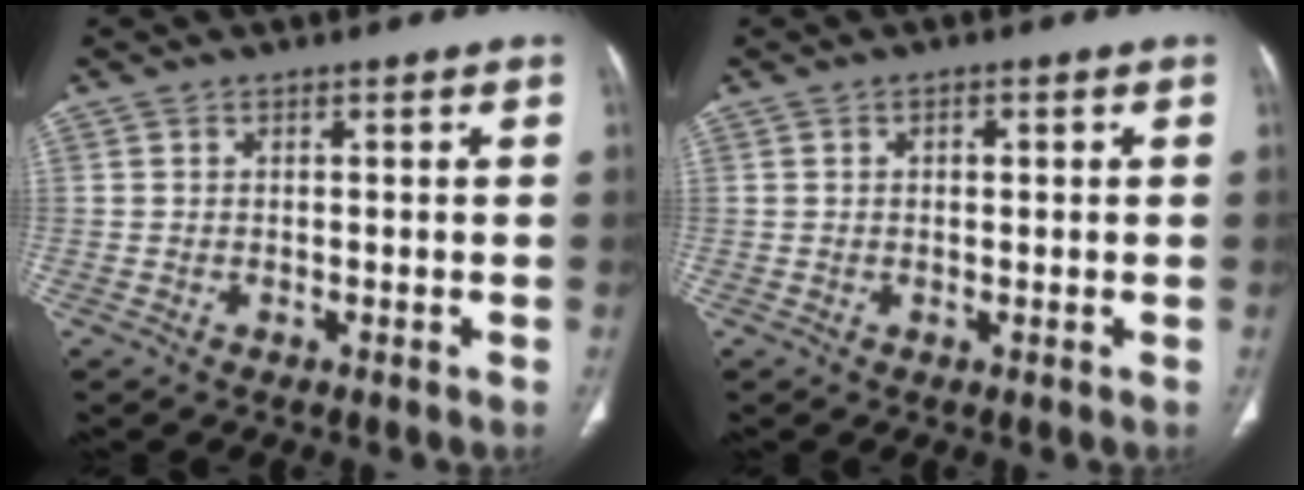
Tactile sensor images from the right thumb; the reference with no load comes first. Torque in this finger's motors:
{"motor_torque": [-0.20, -0.41, -0.03, -0.19, 0.07]}